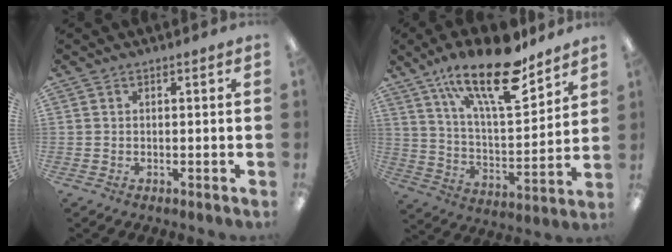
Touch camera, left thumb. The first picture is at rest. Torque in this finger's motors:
{"motor_torque": [0.23, 0.59, 1.54, -1.23, 0.32]}